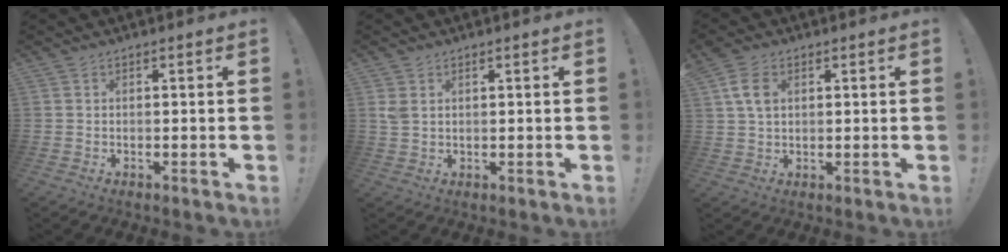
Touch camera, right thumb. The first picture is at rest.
{"total": 2.7, "force": [1.2, 1.8, 1.7], "torque": [-0.032, 0.002, 0.024]}
{"total": 6.5, "force": [2.2, 4.1, 4.5], "torque": [-0.083, 0.000, 0.043]}